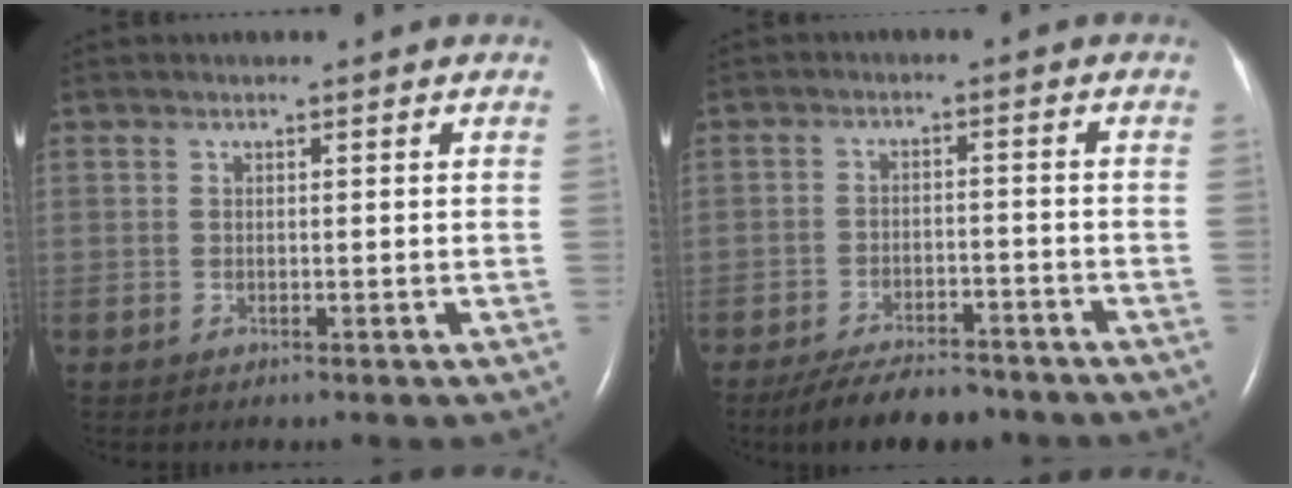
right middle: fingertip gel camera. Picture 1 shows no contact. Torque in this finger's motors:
{"motor_torque": [0.72, -0.79, 0.01, 0.00]}